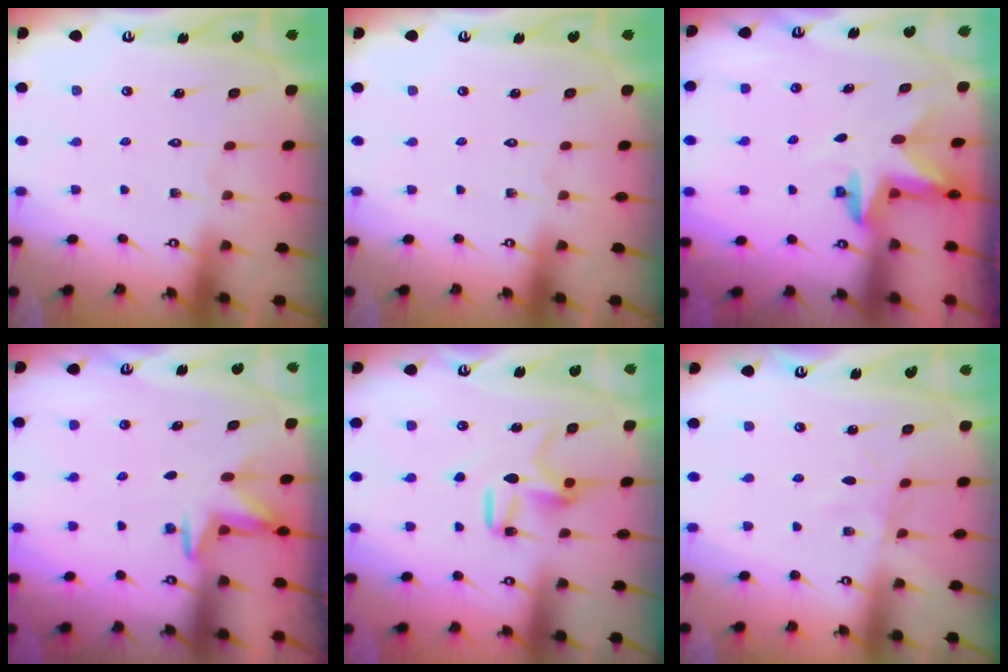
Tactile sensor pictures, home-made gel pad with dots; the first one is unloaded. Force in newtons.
{"total": 0.0}
{"total": 2.5, "press": 2.5, "slide": 0.4}
{"total": 3.1, "press": 3.0, "slide": 0.7}
{"total": 9.9, "press": 9.9, "slide": 0.6}
{"total": 5.2, "press": 5.2, "slide": 0.4}